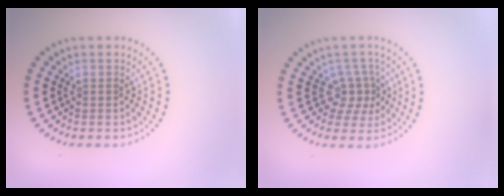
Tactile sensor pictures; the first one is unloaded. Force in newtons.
{"total": 2.5, "press": 1.8, "slide": 1.8}